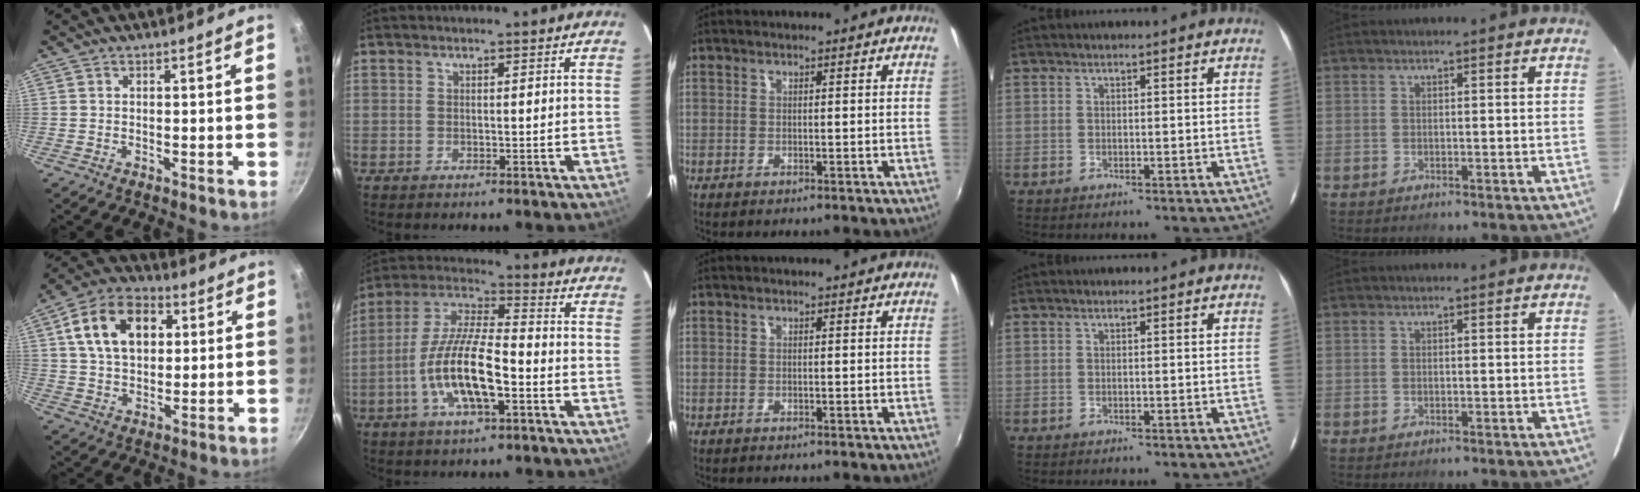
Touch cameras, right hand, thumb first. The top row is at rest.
{"thumb": {"total": 15.1, "force": [4.2, 10.2, 10.3], "torque": [-0.152, 0.009, 0.061]}, "index": {"total": 14.3, "force": [-4.9, 4.2, 12.8], "torque": [-0.260, -0.003, -0.094]}}